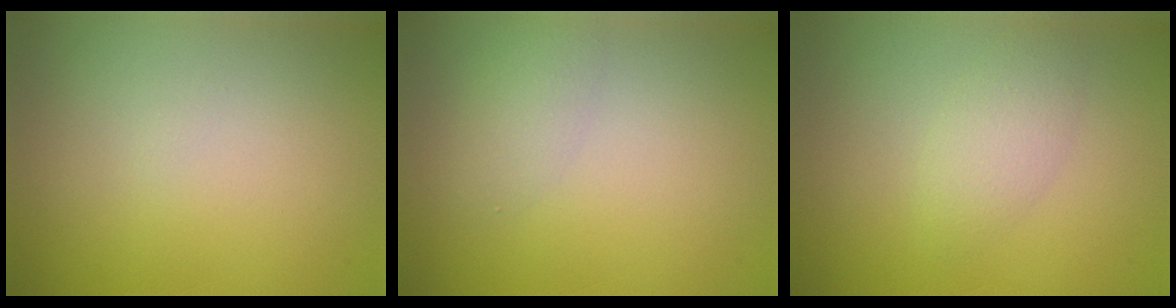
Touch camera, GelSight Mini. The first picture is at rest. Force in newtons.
{"total": 1.7, "press": 1.7, "slide": 0.0}
{"total": 2.0, "press": 2.0, "slide": 0.1}